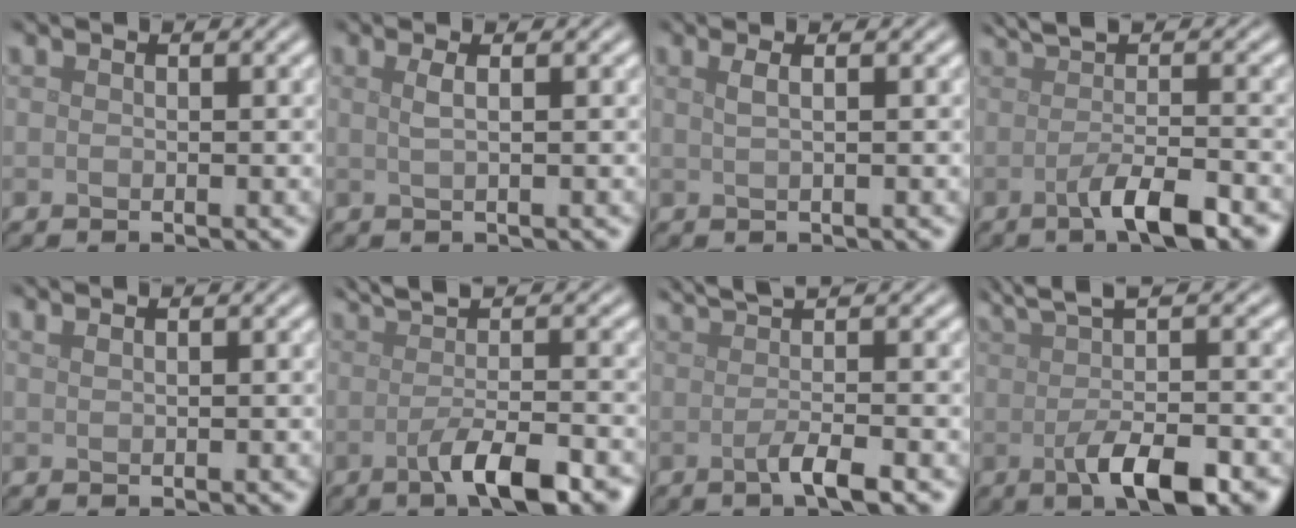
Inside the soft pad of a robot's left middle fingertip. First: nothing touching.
{"total": 1.6, "force": [0.4, 0.6, 1.5], "torque": [-0.022, 0.004, 0.002]}
{"total": 1.8, "force": [0.7, 0.8, 1.5], "torque": [-0.017, 0.002, -0.001]}
{"total": 6.0, "force": [-1.4, 1.7, 5.5], "torque": [-0.073, -0.005, -0.022]}
{"total": 0.8, "force": [0.6, 0.3, 0.4], "torque": [-0.005, 0.001, 0.009]}
{"total": 7.0, "force": [-1.4, 2.0, 6.5], "torque": [-0.082, -0.005, -0.023]}
{"total": 4.2, "force": [0.1, 1.0, 4.1], "torque": [-0.053, 0.006, 0.002]}
{"total": 8.3, "force": [-0.1, 2.6, 7.9], "torque": [-0.115, 0.001, -0.003]}